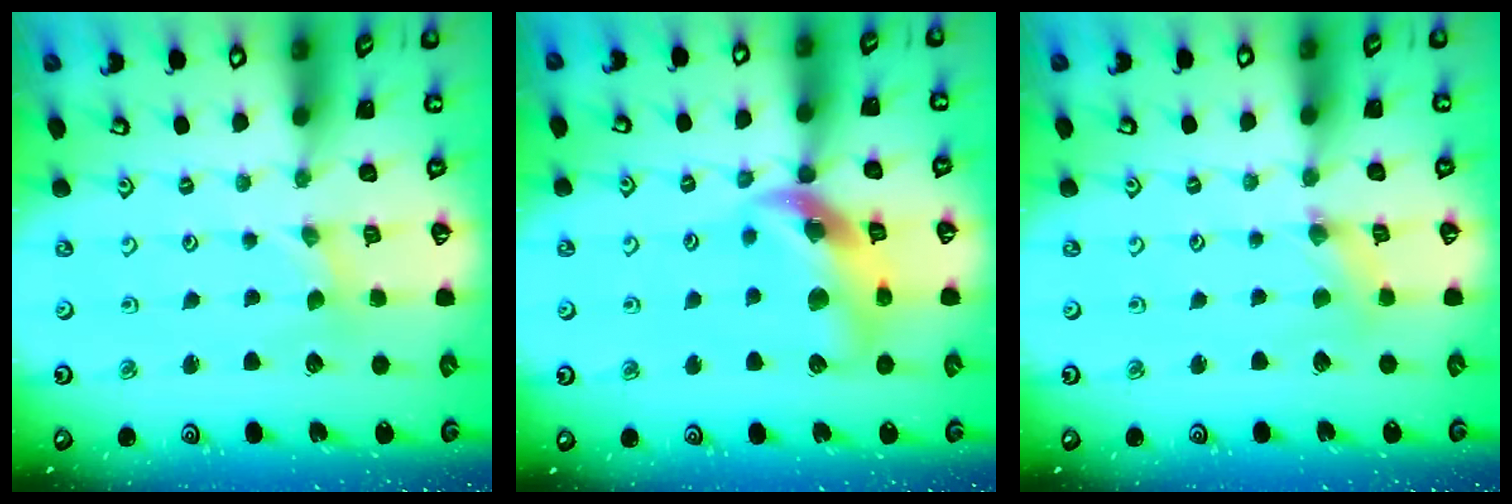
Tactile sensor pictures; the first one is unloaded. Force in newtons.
{"total": 16.0, "press": 15.9, "slide": 2.1}
{"total": 1.4, "press": 1.3, "slide": 0.3}